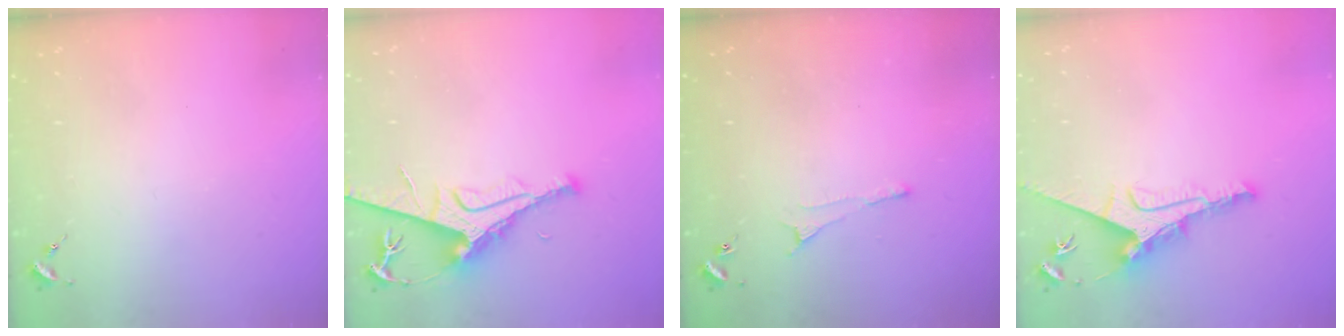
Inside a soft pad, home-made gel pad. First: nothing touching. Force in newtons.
{"total": 9.8, "press": 9.7, "slide": 1.3}
{"total": 4.1, "press": 4.1, "slide": 0.6}
{"total": 9.9, "press": 9.9, "slide": 0.1}